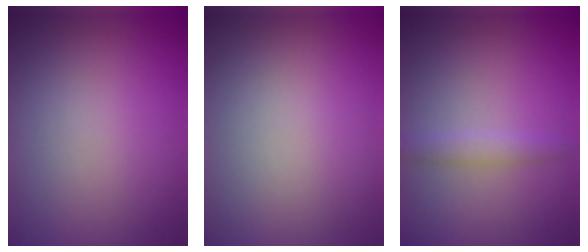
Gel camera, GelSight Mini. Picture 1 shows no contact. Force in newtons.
{"total": 0.0}
{"total": 1.6, "press": 1.6, "slide": 0.0}